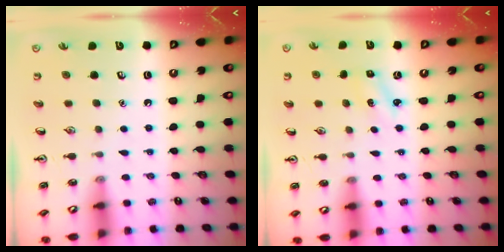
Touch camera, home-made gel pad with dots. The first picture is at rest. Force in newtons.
{"total": 1.8, "press": 1.7, "slide": 0.7}